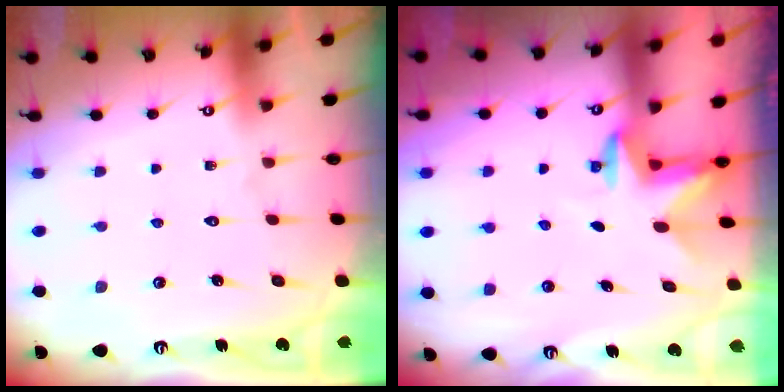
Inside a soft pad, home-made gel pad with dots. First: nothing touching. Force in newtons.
{"total": 2.8, "press": 2.7, "slide": 0.7}